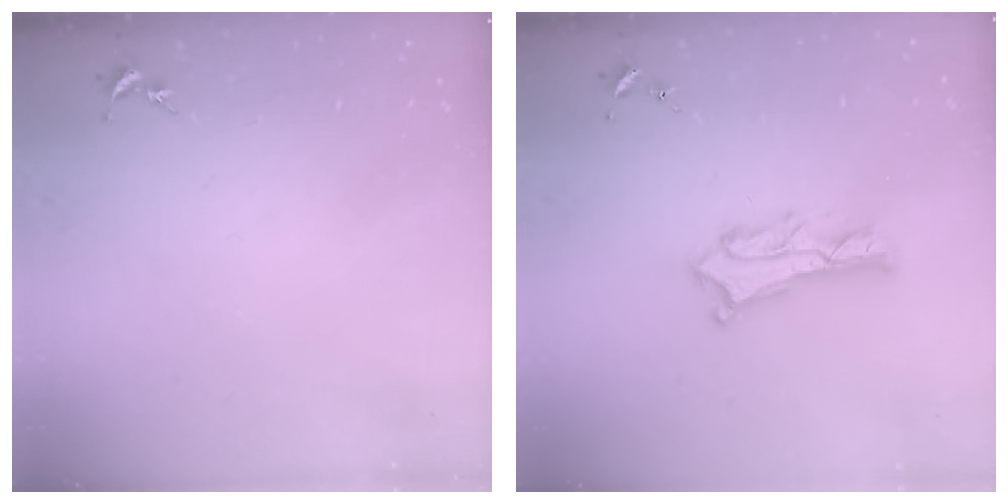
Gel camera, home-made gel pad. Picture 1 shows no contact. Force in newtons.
{"total": 3.8, "press": 3.8, "slide": 0.4}